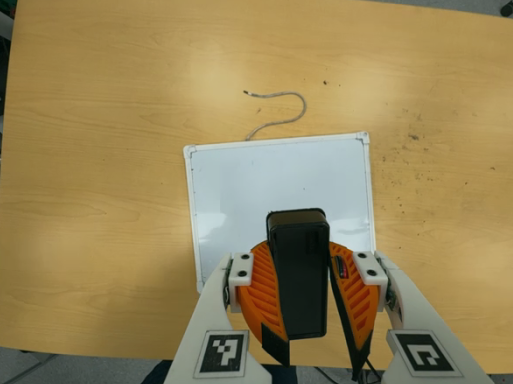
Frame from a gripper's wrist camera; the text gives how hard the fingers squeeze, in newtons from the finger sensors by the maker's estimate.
{"total": 11.8, "left": 10.7, "right": 12.9}